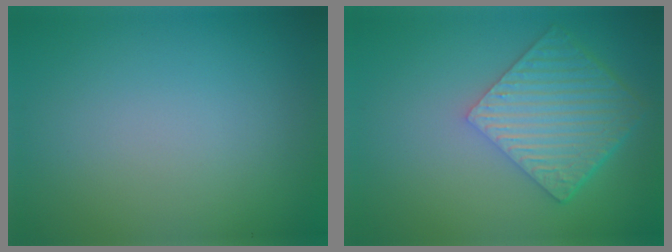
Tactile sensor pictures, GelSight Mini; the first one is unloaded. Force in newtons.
{"total": 6.2, "press": 4.5, "slide": 4.3}